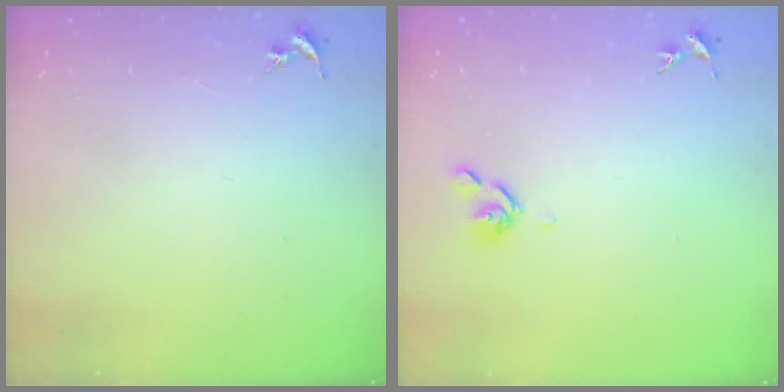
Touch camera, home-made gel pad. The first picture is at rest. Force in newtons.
{"total": 6.4, "press": 6.2, "slide": 1.3}